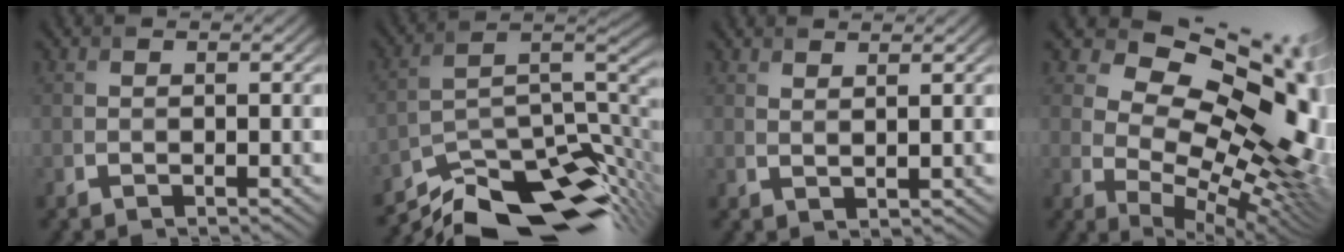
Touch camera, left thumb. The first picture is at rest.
{"total": 14.0, "force": [-11.4, 3.7, 7.3], "torque": [-0.138, -0.004, -0.191]}
{"total": 1.7, "force": [1.6, 0.0, 0.5], "torque": [-0.006, -0.003, 0.030]}
{"total": 18.2, "force": [5.6, 10.6, 13.7], "torque": [-0.194, 0.031, 0.097]}